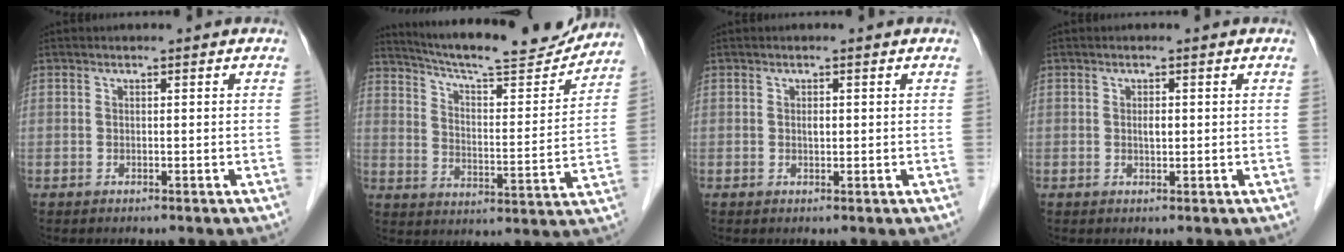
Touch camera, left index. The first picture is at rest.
{"total": 18.6, "force": [17.3, 1.8, 6.4], "torque": [-0.108, -0.025, 0.246]}
{"total": 0.7, "force": [0.0, 0.4, 0.6], "torque": [-0.011, -0.003, -0.001]}
{"total": 1.1, "force": [0.0, 0.5, 1.1], "torque": [-0.018, -0.004, 0.000]}